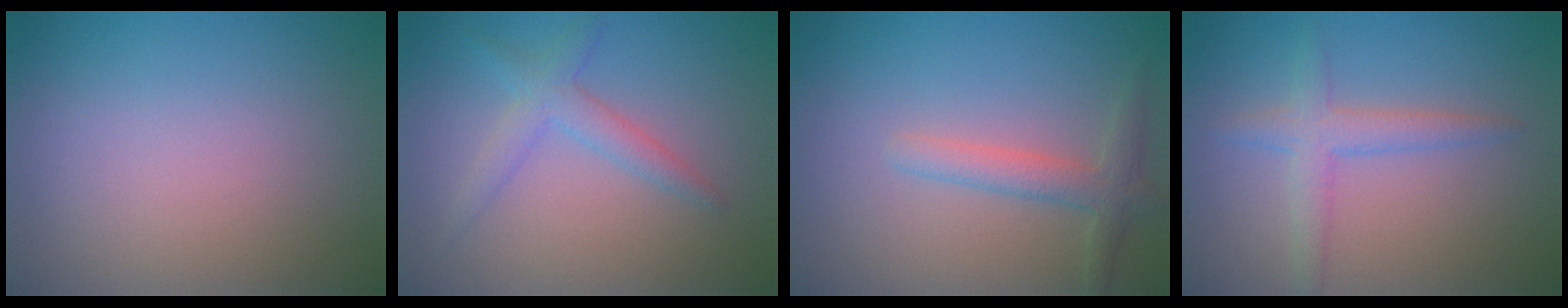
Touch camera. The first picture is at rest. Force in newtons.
{"total": 2.4, "press": 2.4, "slide": 0.2}
{"total": 2.4, "press": 2.4, "slide": 0.1}
{"total": 2.7, "press": 2.7, "slide": 0.2}